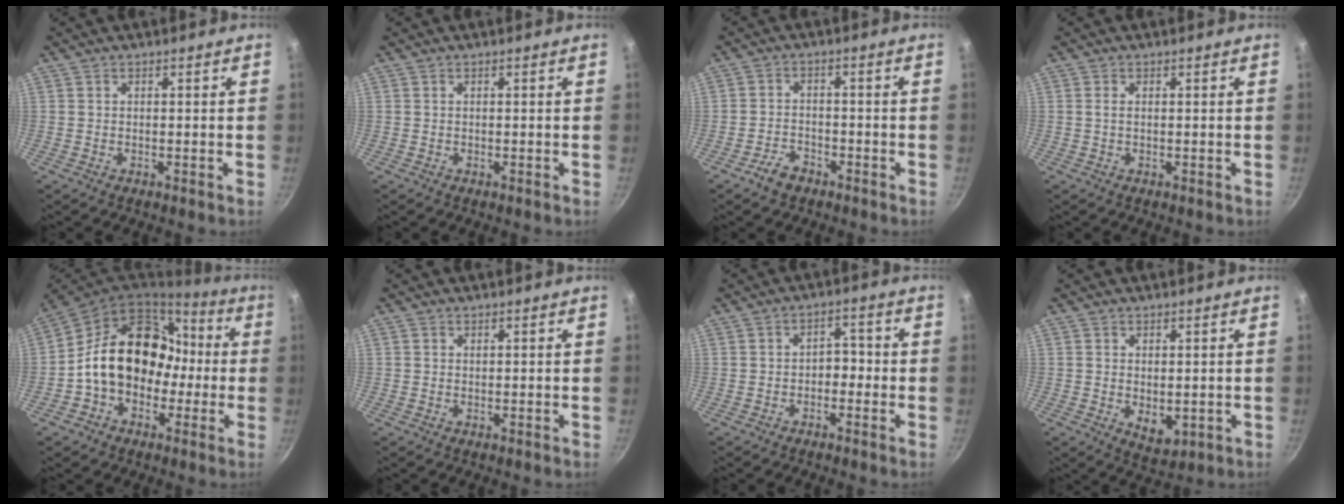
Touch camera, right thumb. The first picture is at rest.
{"total": 0.0}
{"total": 4.1, "force": [-2.8, 2.4, 1.7], "torque": [-0.022, 0.028, -0.049]}
{"total": 1.0, "force": [0.2, 0.4, 0.9], "torque": [-0.018, 0.001, 0.002]}
{"total": 19.7, "force": [-0.8, 15.2, 12.6], "torque": [-0.165, 0.068, -0.014]}
{"total": 0.0}
{"total": 3.4, "force": [-1.1, 2.4, 2.2], "torque": [-0.004, 0.019, -0.022]}
{"total": 4.7, "force": [-0.1, 3.0, 3.6], "torque": [-0.045, -0.014, 0.008]}